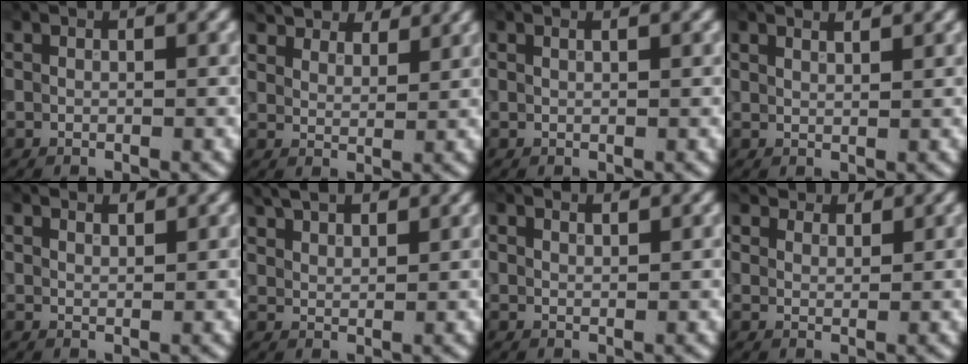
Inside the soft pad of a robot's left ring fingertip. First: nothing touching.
{"total": 6.2, "force": [5.5, 2.2, 1.9], "torque": [-0.052, -0.006, 0.098]}
{"total": 0.7, "force": [0.6, 0.2, 0.4], "torque": [-0.006, -0.001, 0.005]}
{"total": 2.3, "force": [2.1, 0.5, 0.8], "torque": [-0.004, 0.008, 0.016]}
{"total": 2.8, "force": [2.6, 0.5, 0.8], "torque": [-0.006, 0.007, 0.026]}
{"total": 4.6, "force": [4.0, 1.4, 1.8], "torque": [-0.035, 0.010, 0.063]}
{"total": 1.8, "force": [1.7, 0.2, 0.4], "torque": [-0.008, 0.002, 0.021]}
{"total": 4.1, "force": [3.7, 1.6, 0.9], "torque": [-0.031, -0.015, 0.073]}